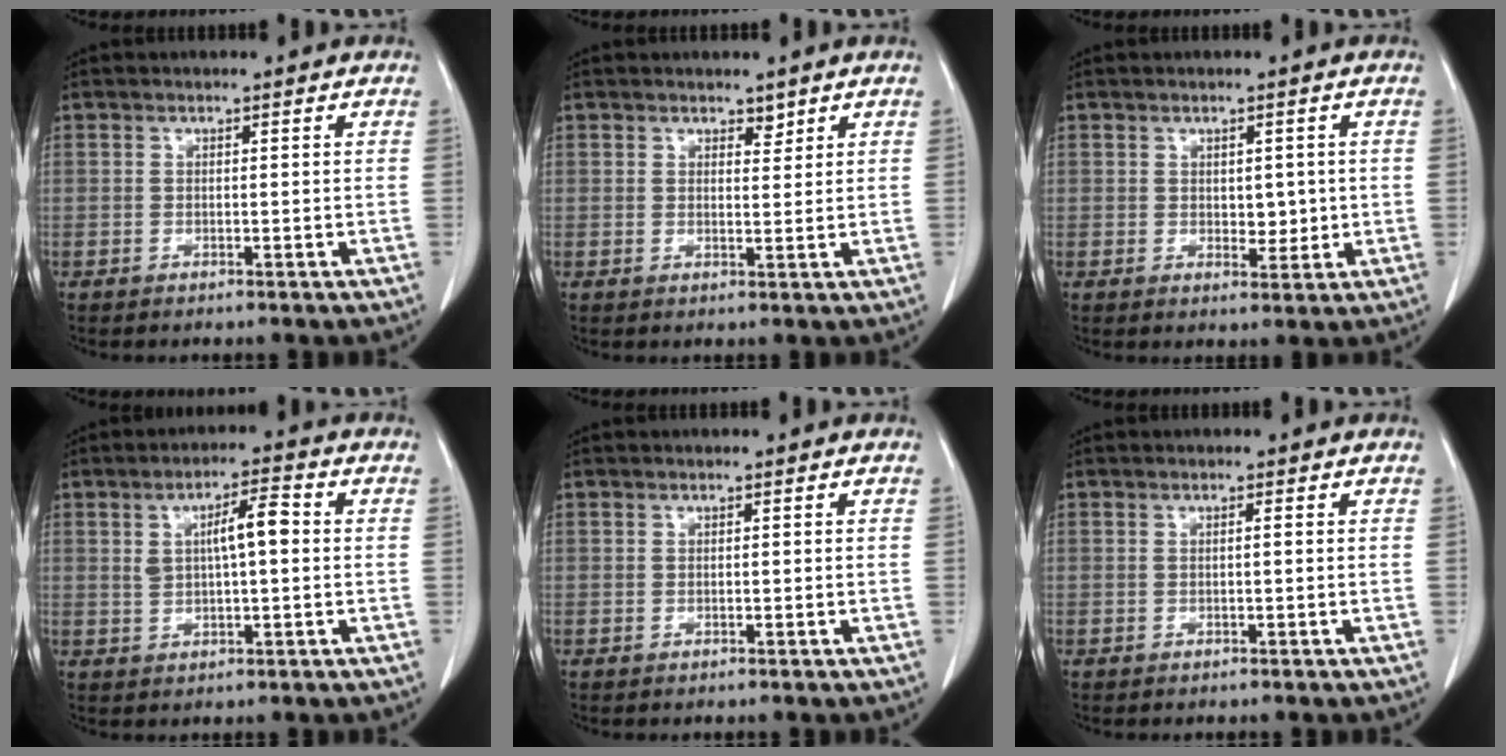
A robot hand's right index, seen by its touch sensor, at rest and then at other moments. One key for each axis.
{"total": 2.1, "fx": 1.5, "fy": 1.2, "fz": 0.8, "tx": -0.016, "ty": 0.001, "tz": 0.028}
{"total": 4.0, "fx": 0.1, "fy": 2.4, "fz": 3.1, "tx": -0.047, "ty": 0.005, "tz": 0.013}
{"total": 6.6, "fx": 1.1, "fy": 1.9, "fz": 6.2, "tx": -0.110, "ty": 0.017, "tz": 0.024}
{"total": 0.0}
{"total": 0.8, "fx": 0.0, "fy": 0.2, "fz": 0.7, "tx": -0.019, "ty": 0.003, "tz": 0.003}